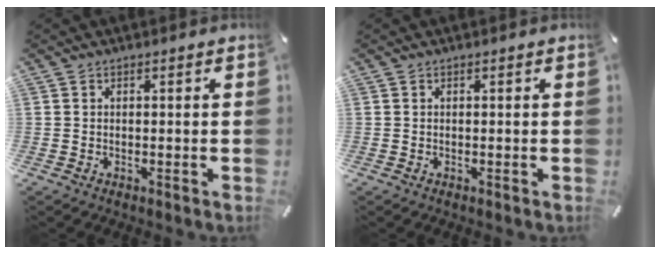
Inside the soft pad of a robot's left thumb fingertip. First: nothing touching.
{"total": 0.0}